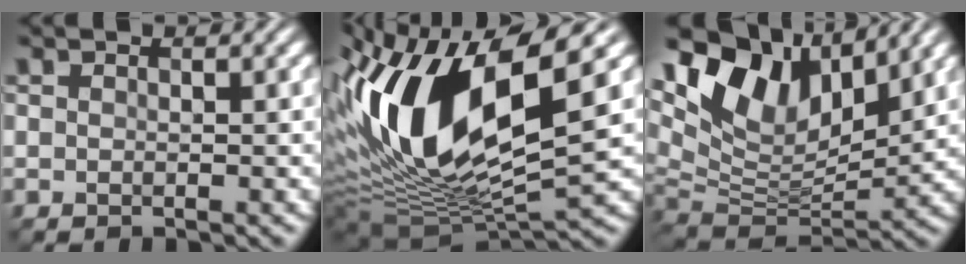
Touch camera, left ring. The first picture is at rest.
{"total": 15.6, "force": [2.7, 6.6, 13.9], "torque": [-0.272, 0.004, 0.048]}
{"total": 11.3, "force": [6.6, 5.4, 7.4], "torque": [-0.143, 0.006, 0.120]}